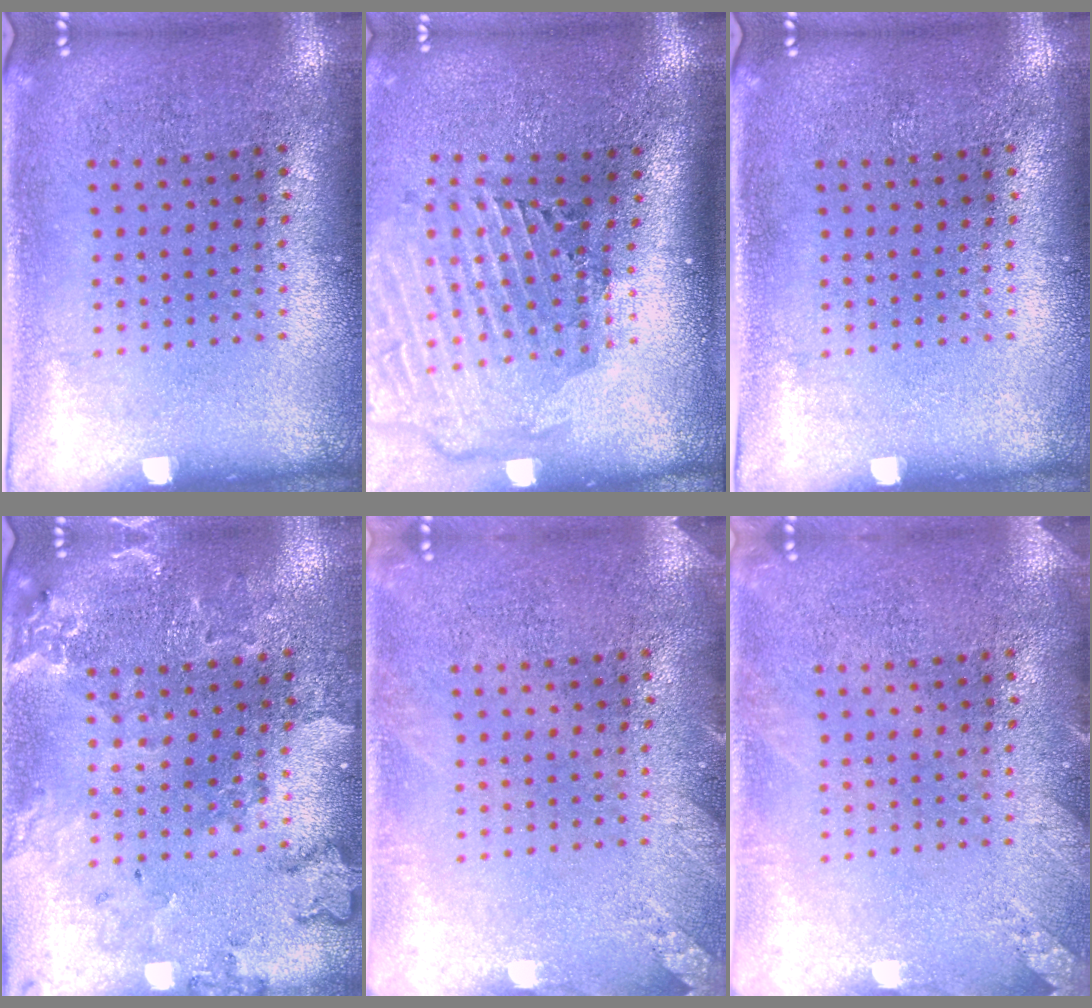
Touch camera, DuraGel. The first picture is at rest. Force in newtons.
{"total": 3.0, "press": 2.2, "slide": 2.0}
{"total": 0.0}
{"total": 0.5, "press": 0.5, "slide": 0.2}
{"total": 1.6, "press": 1.6, "slide": 0.2}
{"total": 1.6, "press": 1.6, "slide": 0.2}